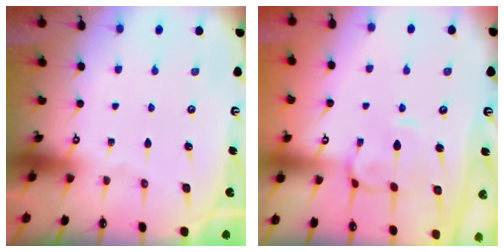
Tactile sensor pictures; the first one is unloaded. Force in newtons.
{"total": 0.8, "press": 0.4, "slide": 0.7}